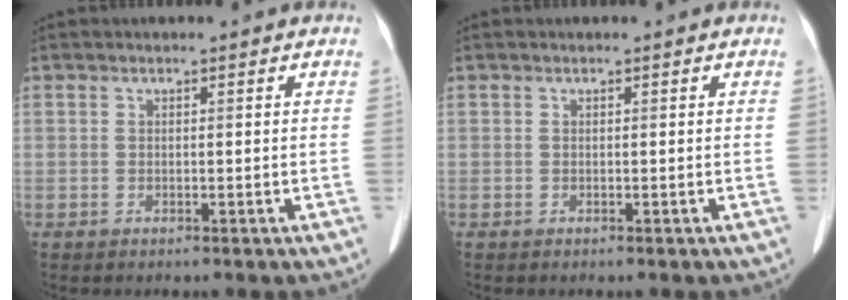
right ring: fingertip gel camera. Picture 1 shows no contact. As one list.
[{"total": 0.0}]